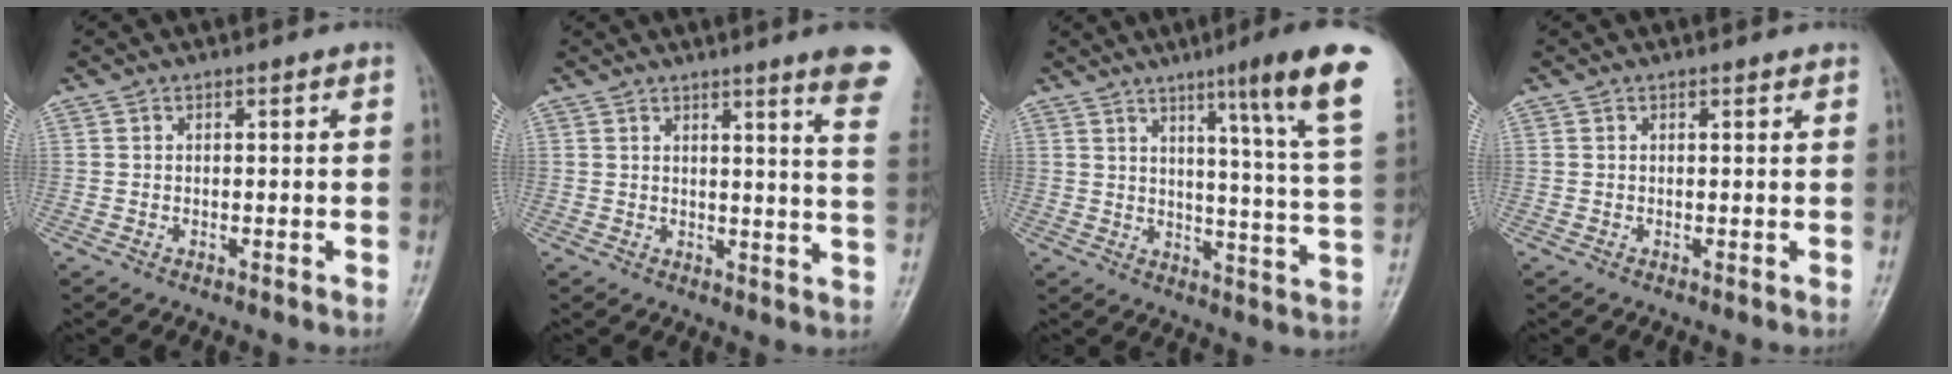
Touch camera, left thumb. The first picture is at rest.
{"total": 11.4, "force": [7.8, 0.2, 8.3], "torque": [-0.087, -0.040, 0.073]}
{"total": 17.4, "force": [9.6, 0.2, 14.4], "torque": [-0.182, -0.052, 0.118]}
{"total": 0.8, "force": [0.6, 0.3, 0.4], "torque": [-0.004, 0.003, 0.005]}